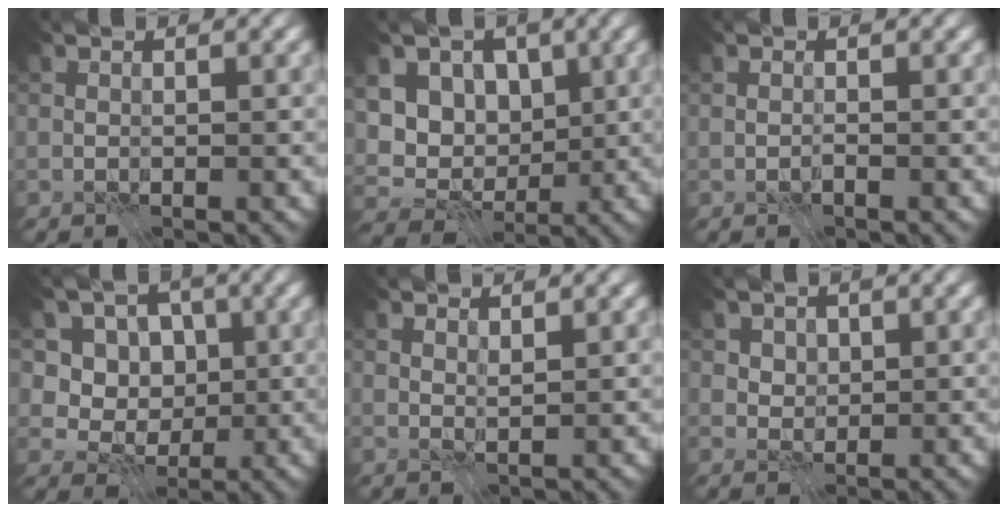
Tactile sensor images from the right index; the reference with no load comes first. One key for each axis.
{"total": 9.0, "fx": 2.2, "fy": 7.1, "fz": 5.0, "tx": -0.069, "ty": 0.027, "tz": 0.008}
{"total": 0.6, "fx": -0.4, "fy": 0.3, "fz": 0.3, "tx": -0.005, "ty": 0.000, "tz": -0.008}
{"total": 8.5, "fx": 1.8, "fy": 7.4, "fz": 3.8, "tx": -0.058, "ty": 0.012, "tz": 0.011}
{"total": 1.0, "fx": 0.8, "fy": 0.2, "fz": 0.6, "tx": -0.011, "ty": 0.000, "tz": 0.014}
{"total": 2.5, "fx": 1.1, "fy": 1.9, "fz": 1.0, "tx": -0.034, "ty": -0.005, "tz": 0.036}